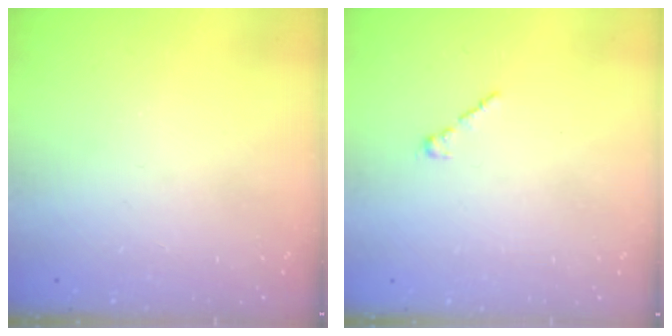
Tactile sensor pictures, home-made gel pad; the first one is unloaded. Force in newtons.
{"total": 1.7, "press": 1.7, "slide": 0.5}